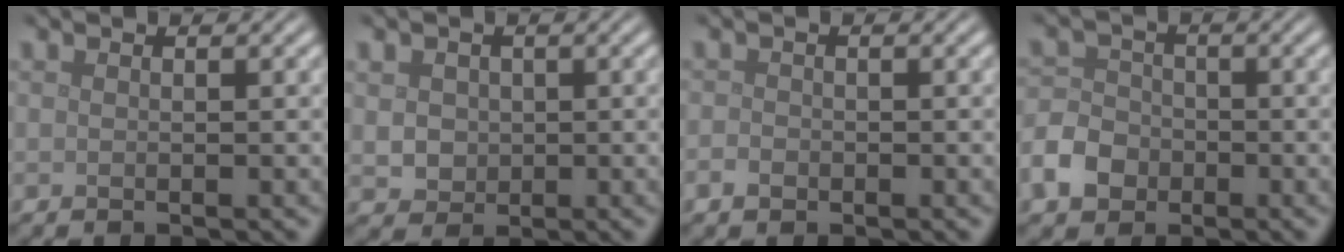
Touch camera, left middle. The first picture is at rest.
{"total": 2.8, "force": [0.6, 2.5, 1.1], "torque": [-0.024, 0.006, 0.018]}
{"total": 1.2, "force": [-0.6, 0.9, 0.5], "torque": [-0.005, 0.000, -0.015]}
{"total": 4.5, "force": [-2.1, 3.5, 1.8], "torque": [-0.040, 0.000, -0.049]}